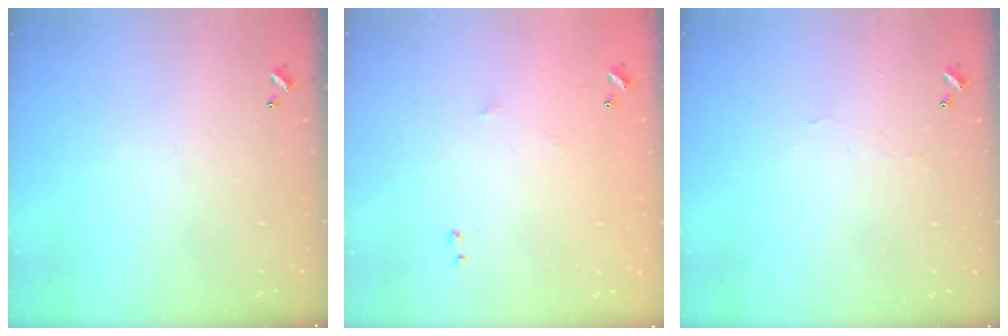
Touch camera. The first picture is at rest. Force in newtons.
{"total": 6.0, "press": 5.9, "slide": 0.8}
{"total": 1.2, "press": 1.1, "slide": 0.3}